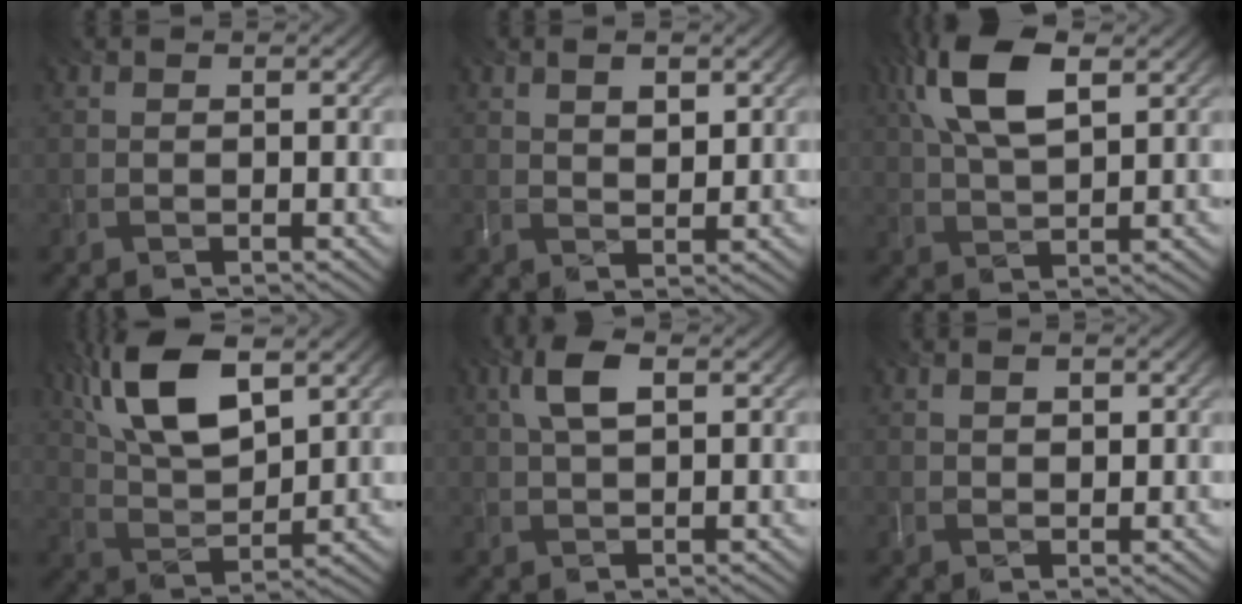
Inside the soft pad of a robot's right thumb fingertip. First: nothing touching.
{"total": 3.1, "force": [1.6, 1.5, 2.3], "torque": [-0.044, -0.003, 0.033]}
{"total": 10.4, "force": [4.3, 4.4, 8.4], "torque": [-0.193, 0.018, 0.083]}
{"total": 12.1, "force": [5.8, 5.0, 9.4], "torque": [-0.204, 0.013, 0.115]}
{"total": 4.3, "force": [1.4, 1.8, 3.7], "torque": [-0.085, 0.010, 0.025]}
{"total": 1.8, "force": [0.8, 0.9, 1.3], "torque": [-0.025, 0.000, 0.017]}